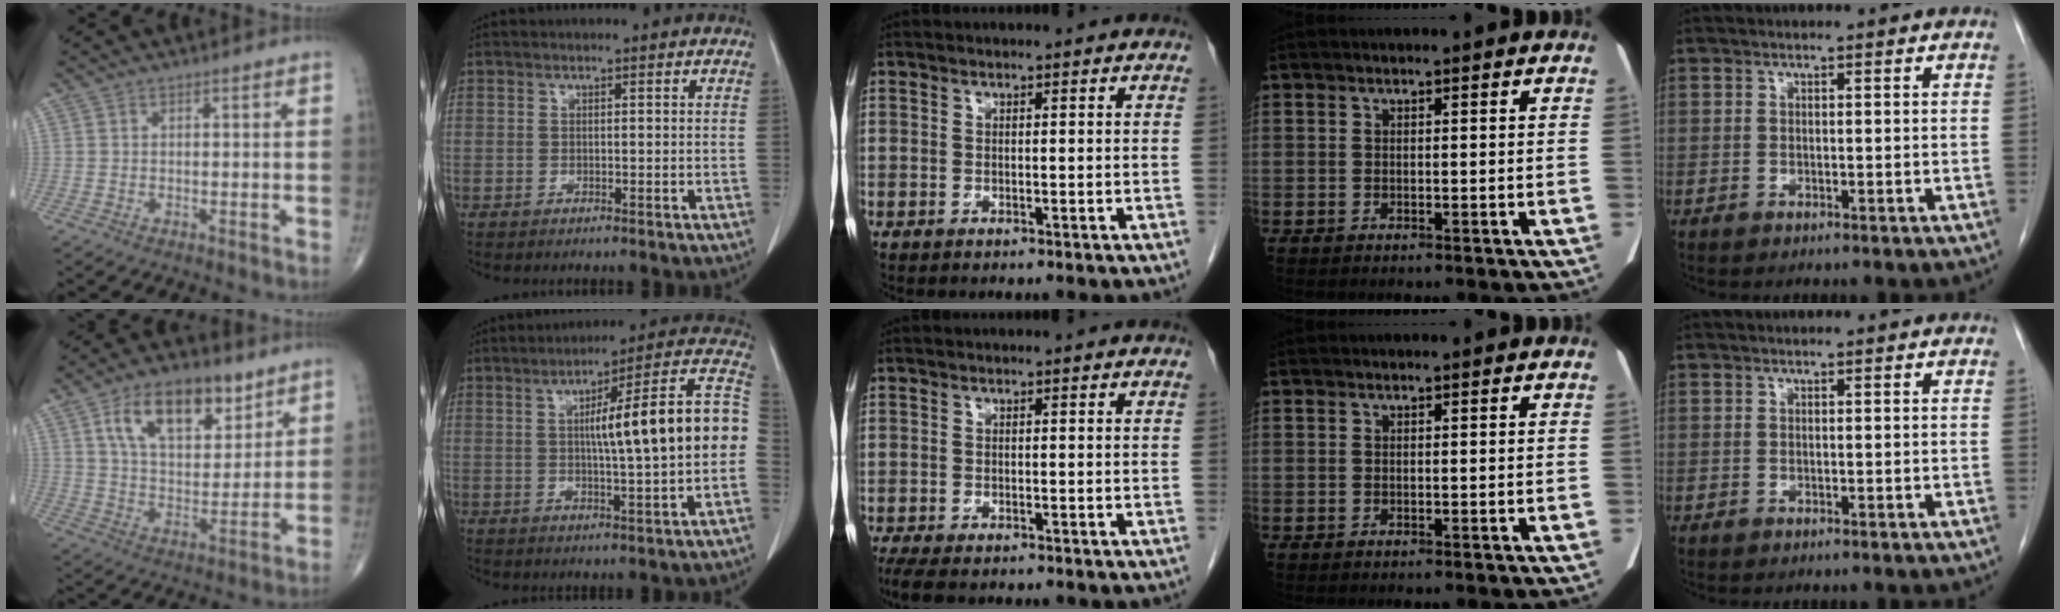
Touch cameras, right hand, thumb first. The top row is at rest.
{"thumb": {"total": 16.2, "force": [8.3, 8.5, 11.0], "torque": [-0.143, -0.033, 0.147]}, "index": {"total": 16.9, "force": [0.4, 1.0, 16.9], "torque": [-0.234, 0.036, 0.002]}, "middle": {"total": 6.3, "force": [-5.0, 2.1, 3.2], "torque": [-0.058, -0.015, -0.080]}}